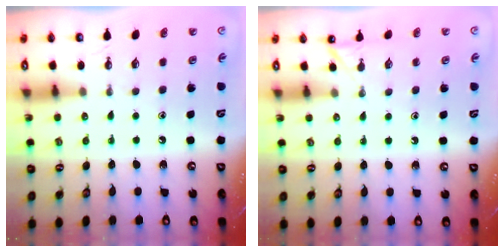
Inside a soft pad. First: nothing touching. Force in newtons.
{"total": 2.1, "press": 2.1, "slide": 0.3}